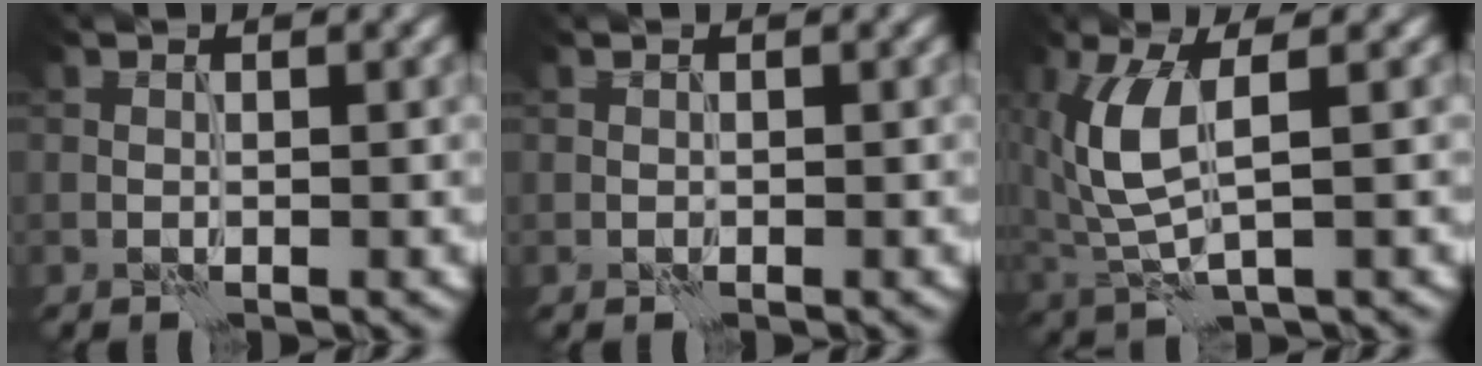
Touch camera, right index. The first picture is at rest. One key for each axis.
{"total": 0.0}
{"total": 5.7, "fx": 0.9, "fy": 2.3, "fz": 5.1, "tx": -0.137, "ty": -0.005, "tz": 0.023}